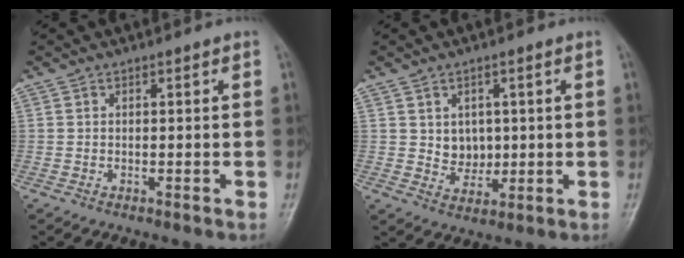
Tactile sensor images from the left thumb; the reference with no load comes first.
{"total": 4.9, "force": [0.9, 4.1, 2.5], "torque": [-0.012, -0.009, 0.023]}